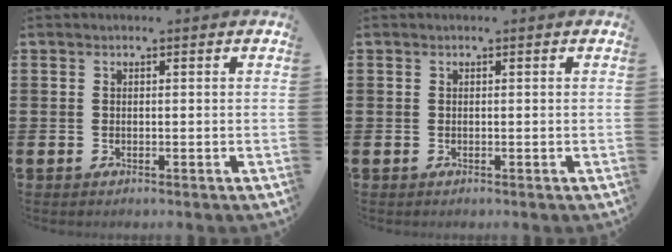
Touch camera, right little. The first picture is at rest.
{"total": 0.0}